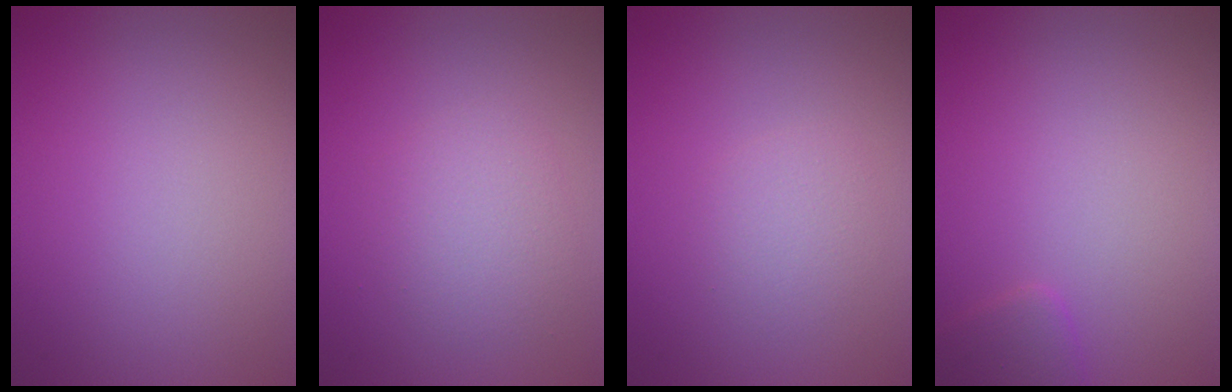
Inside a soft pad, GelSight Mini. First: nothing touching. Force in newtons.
{"total": 2.4, "press": 2.4, "slide": 0.0}
{"total": 1.5, "press": 1.5, "slide": 0.0}
{"total": 1.4, "press": 1.4, "slide": 0.1}